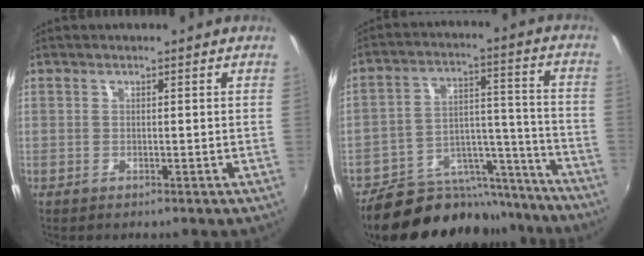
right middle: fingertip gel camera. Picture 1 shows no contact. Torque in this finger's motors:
{"motor_torque": [1.02, -1.11, 0.48, 0.18]}